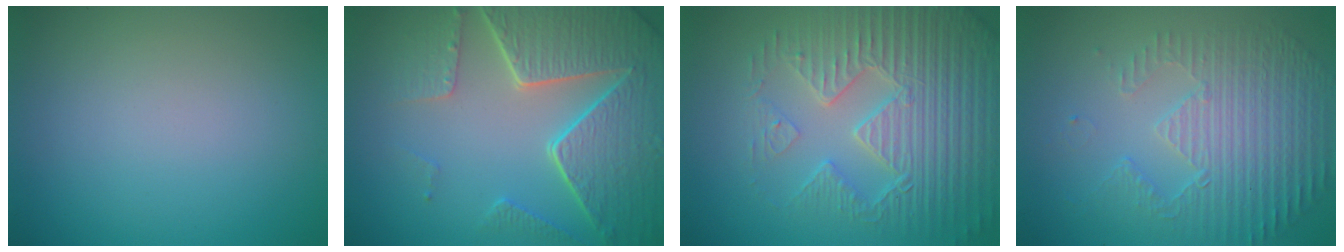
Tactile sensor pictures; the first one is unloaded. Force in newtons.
{"total": 8.4, "press": 6.1, "slide": 5.8}
{"total": 6.9, "press": 5.7, "slide": 3.8}
{"total": 5.2, "press": 3.6, "slide": 3.7}